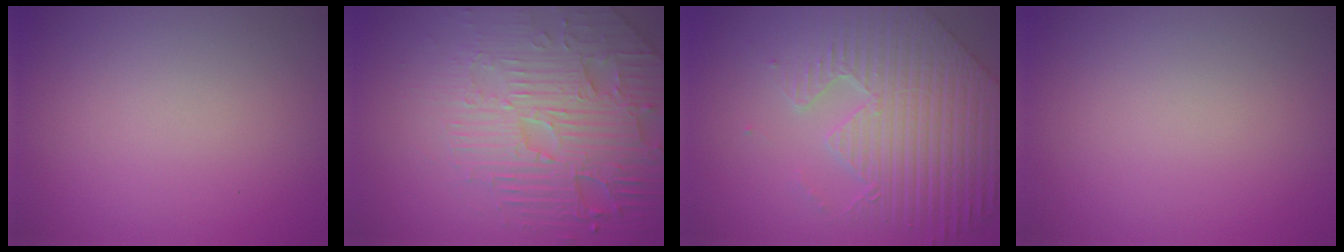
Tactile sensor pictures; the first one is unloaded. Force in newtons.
{"total": 6.8, "press": 5.6, "slide": 3.7}
{"total": 8.8, "press": 6.5, "slide": 6.0}
{"total": 0.0}